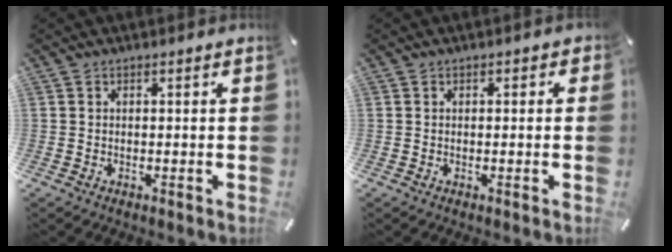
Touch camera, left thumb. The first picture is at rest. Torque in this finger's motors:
{"motor_torque": [0.06, -0.05, -0.01, -0.01, 0.01]}